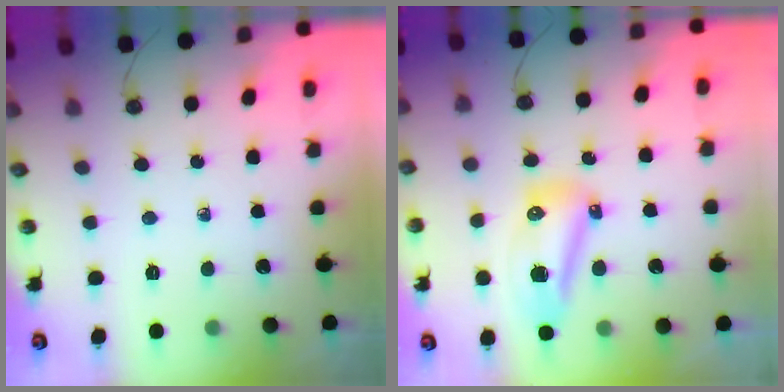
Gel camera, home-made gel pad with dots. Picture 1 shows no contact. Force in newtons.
{"total": 16.2, "press": 12.7, "slide": 10.1}